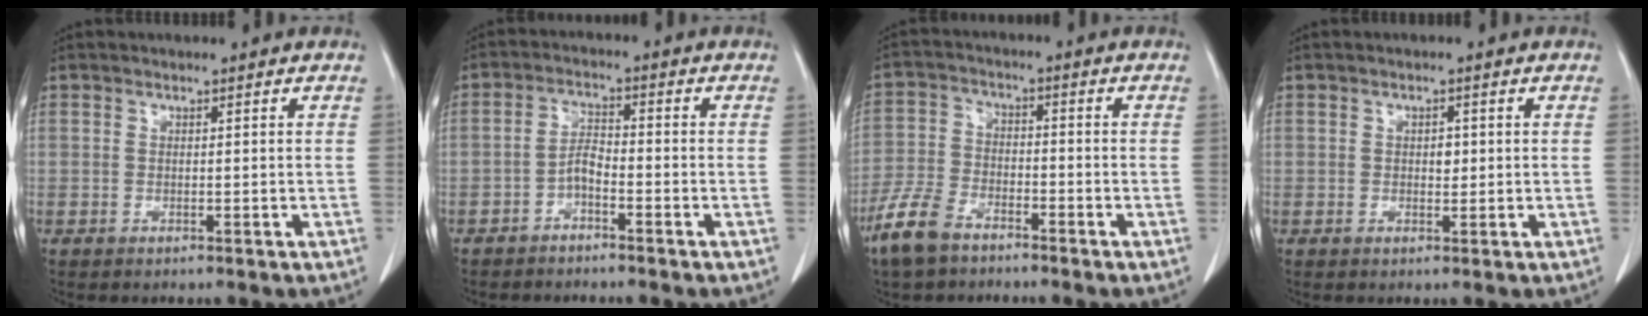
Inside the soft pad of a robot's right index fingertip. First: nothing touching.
{"total": 3.0, "force": [-1.9, 0.9, 2.1], "torque": [-0.041, 0.007, -0.039]}
{"total": 7.5, "force": [-5.5, 3.5, 3.7], "torque": [-0.093, -0.005, -0.112]}
{"total": 1.4, "force": [0.1, 0.9, 1.1], "torque": [-0.015, 0.001, 0.003]}